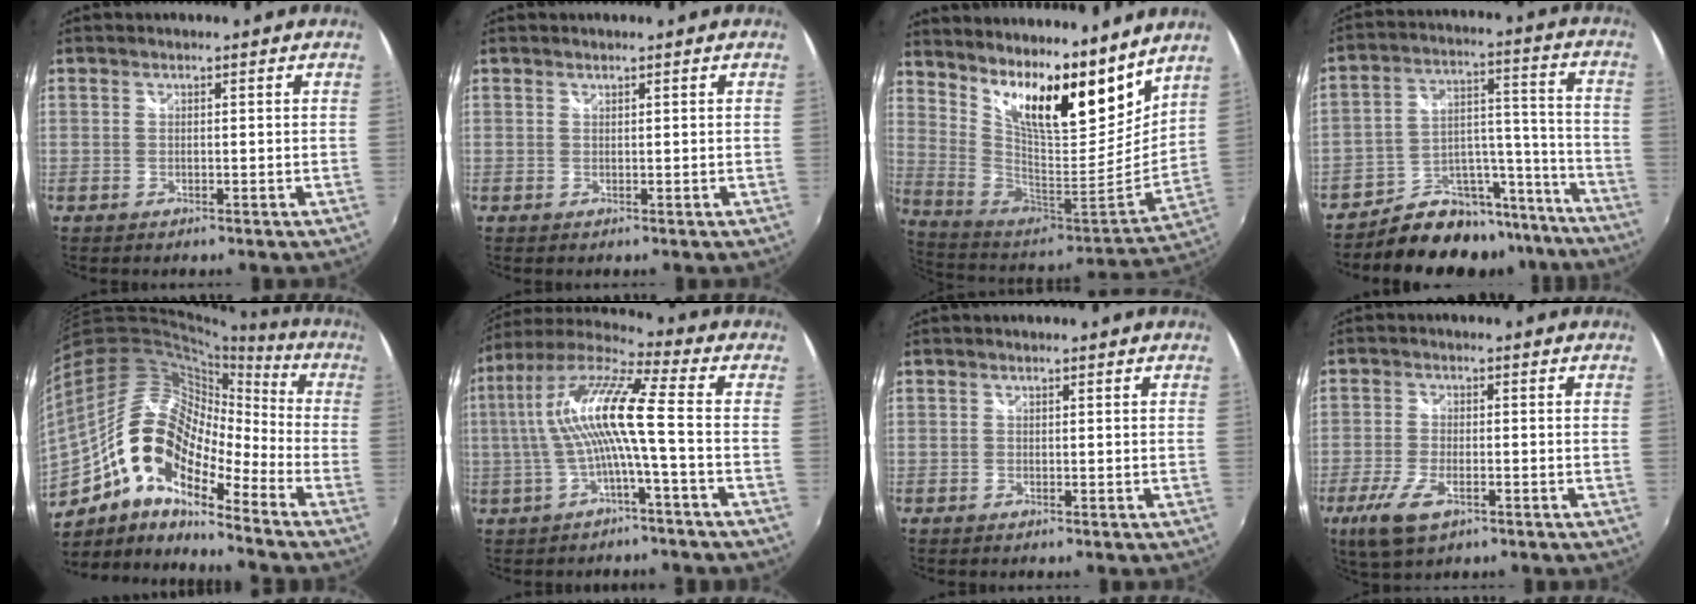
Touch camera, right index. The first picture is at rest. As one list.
[{"total": 0.0}, {"total": 19.6, "force": [13.6, 5.8, 12.8], "torque": [-0.220, -0.013, 0.251]}, {"total": 14.6, "force": [-12.3, 7.1, 3.6], "torque": [-0.041, 0.074, -0.174]}, {"total": 19.5, "force": [-9.9, 9.1, 14.2], "torque": [-0.250, -0.009, -0.199]}, {"total": 12.9, "force": [-1.3, 0.2, 12.8], "torque": [-0.242, 0.011, -0.022]}, {"total": 0.0}, {"total": 8.1, "force": [-4.3, 3.5, 6.0], "torque": [-0.145, -0.018, -0.080]}]